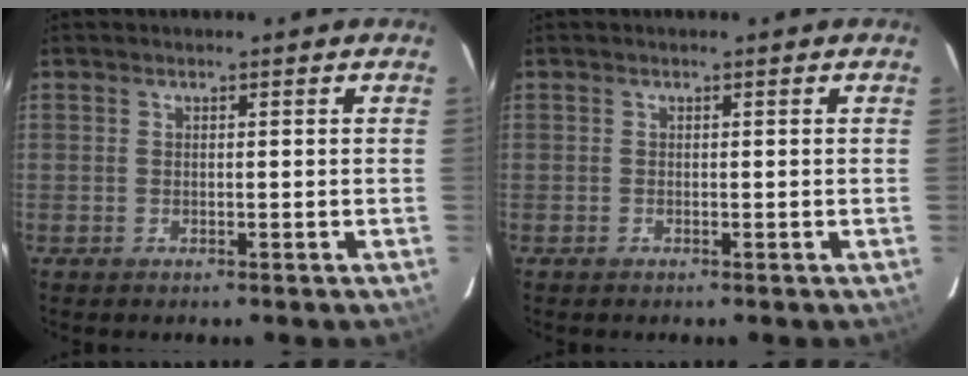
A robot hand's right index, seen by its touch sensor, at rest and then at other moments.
{"total": 0.0}